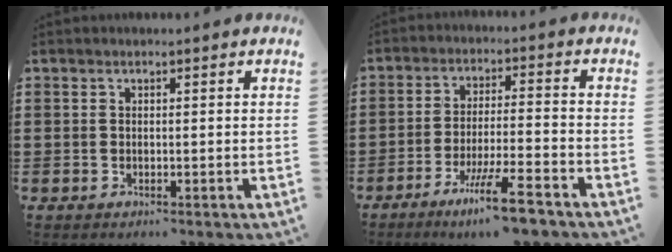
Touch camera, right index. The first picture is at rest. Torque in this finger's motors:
{"motor_torque": [1.67, -0.47, 0.66, 0.21]}